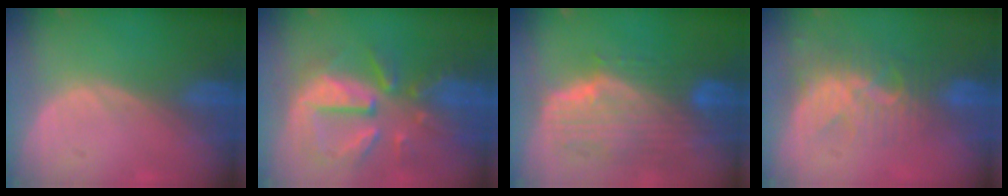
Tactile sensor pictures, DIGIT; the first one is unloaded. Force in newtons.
{"total": 10.7, "press": 9.5, "slide": 5.0}
{"total": 10.0, "press": 8.9, "slide": 4.6}
{"total": 8.9, "press": 7.6, "slide": 4.5}